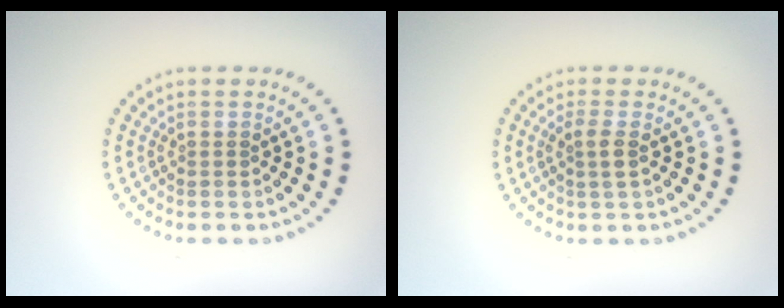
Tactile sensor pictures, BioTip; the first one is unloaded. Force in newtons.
{"total": 1.5, "press": 1.3, "slide": 0.7}